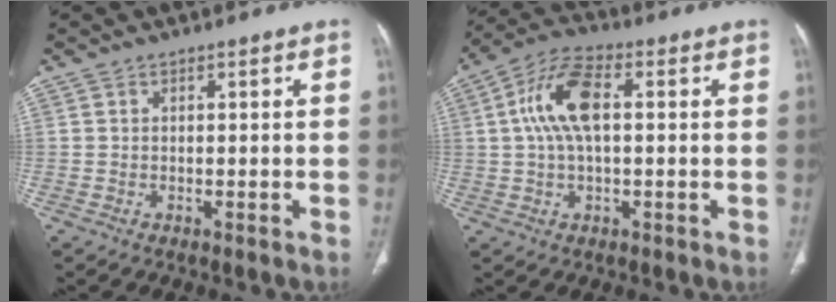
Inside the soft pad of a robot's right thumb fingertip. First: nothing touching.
{"total": 10.8, "force": [1.6, 5.2, 9.3], "torque": [-0.191, 0.028, 0.025]}